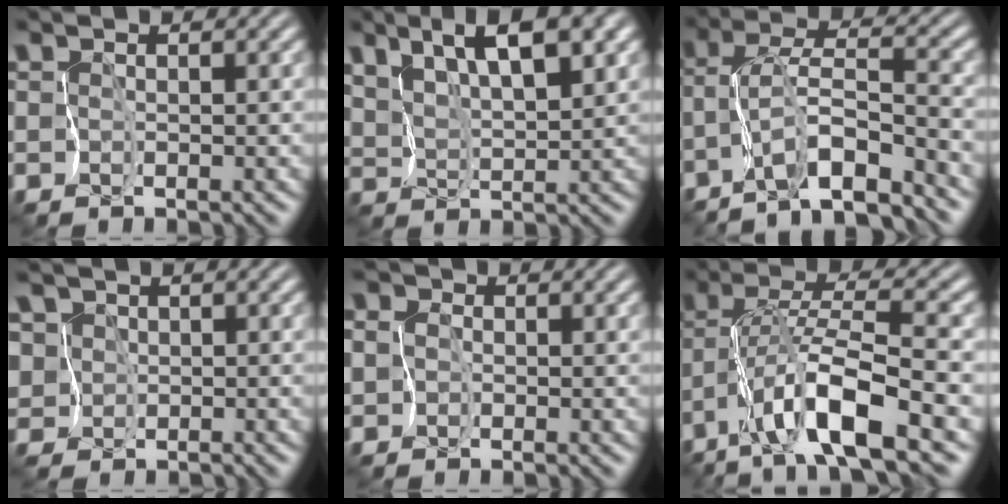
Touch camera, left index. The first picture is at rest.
{"total": 6.6, "force": [4.3, 1.6, 4.8], "torque": [-0.102, 0.009, 0.070]}
{"total": 6.6, "force": [-5.1, 0.2, 4.2], "torque": [-0.071, 0.008, -0.097]}
{"total": 5.9, "force": [1.4, 5.3, 2.3], "torque": [-0.072, 0.020, -0.018]}
{"total": 6.2, "force": [-0.5, 5.7, 2.3], "torque": [-0.056, 0.012, -0.062]}
{"total": 8.3, "force": [-4.3, 0.5, 7.1], "torque": [-0.132, 0.018, -0.085]}